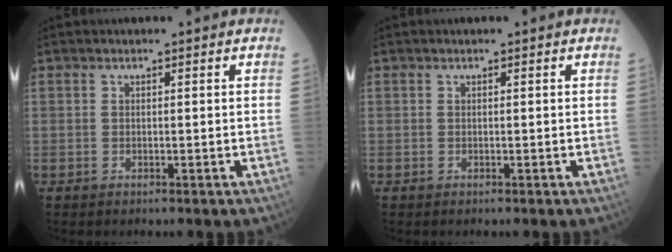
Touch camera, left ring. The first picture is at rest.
{"total": 0.0}